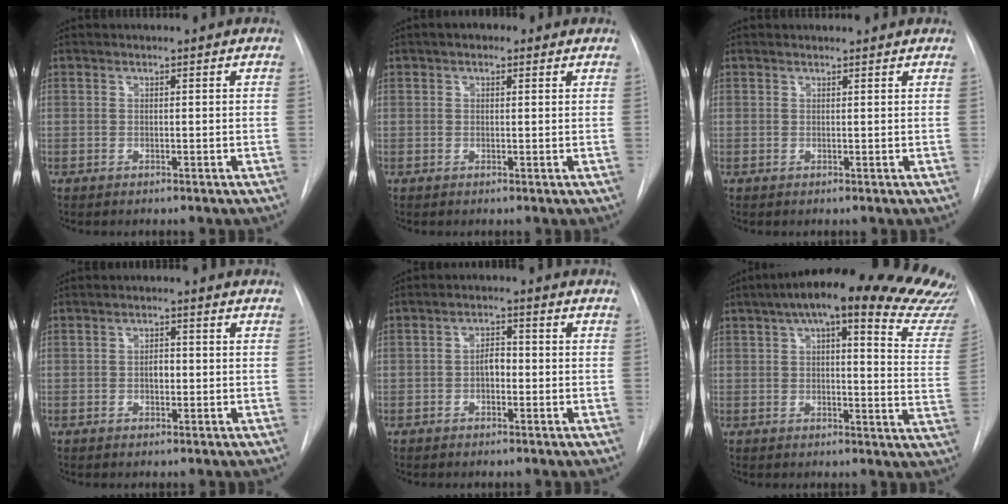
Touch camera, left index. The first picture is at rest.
{"total": 2.2, "force": [1.3, 1.3, 1.3], "torque": [-0.022, 0.012, 0.014]}
{"total": 2.3, "force": [2.3, 0.4, 0.3], "torque": [-0.013, 0.016, 0.027]}
{"total": 1.9, "force": [-0.3, 1.1, 1.5], "torque": [-0.020, 0.003, -0.004]}
{"total": 2.7, "force": [-0.7, 1.5, 2.1], "torque": [-0.029, 0.010, -0.012]}
{"total": 27.5, "force": [22.6, 4.6, 15.0], "torque": [-0.182, -0.039, 0.250]}